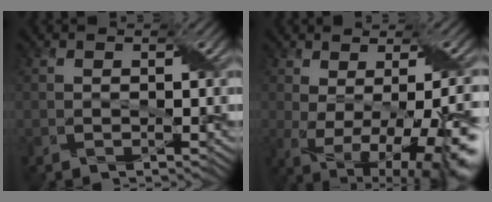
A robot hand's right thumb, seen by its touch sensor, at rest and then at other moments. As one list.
[{"total": 14.1, "force": [-2.9, 5.8, 12.5], "torque": [-0.178, -0.036, -0.008]}]